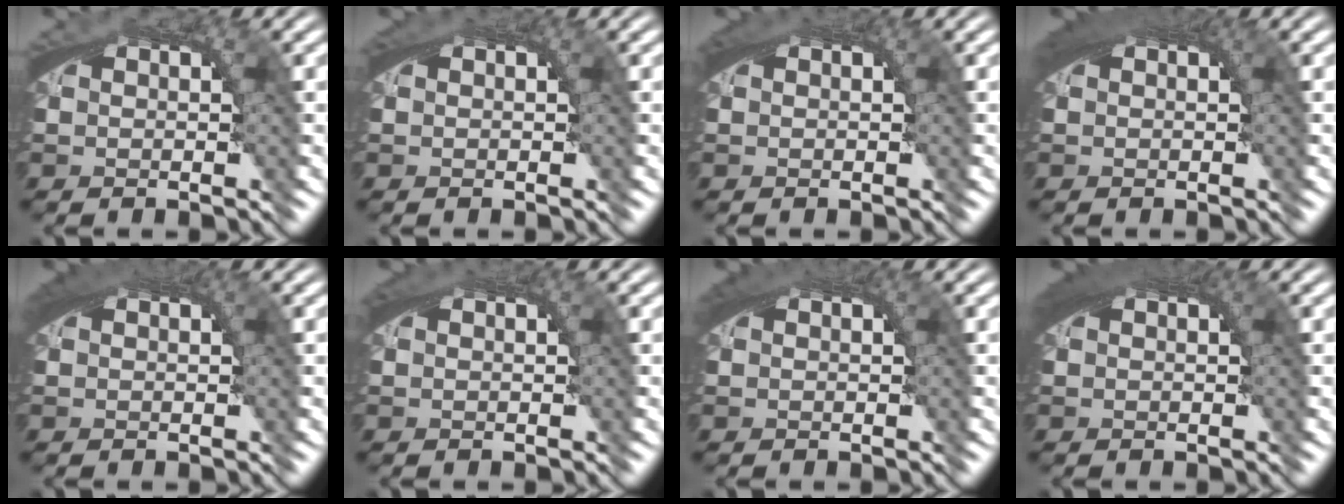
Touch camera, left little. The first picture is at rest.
{"total": 0.8, "force": [0.4, 0.0, 0.7], "torque": [-0.011, 0.002, 0.007]}
{"total": 1.4, "force": [0.5, 0.2, 1.3], "torque": [-0.019, 0.003, 0.009]}
{"total": 2.7, "force": [1.1, 0.7, 2.3], "torque": [-0.028, 0.010, 0.016]}
{"total": 2.2, "force": [0.9, 0.5, 1.9], "torque": [-0.025, 0.008, 0.013]}
{"total": 1.2, "force": [0.4, 0.1, 1.1], "torque": [-0.017, 0.003, 0.008]}
{"total": 1.8, "force": [0.8, 0.3, 1.6], "torque": [-0.021, 0.006, 0.012]}
{"total": 2.9, "force": [1.1, 0.8, 2.5], "torque": [-0.031, 0.011, 0.015]}